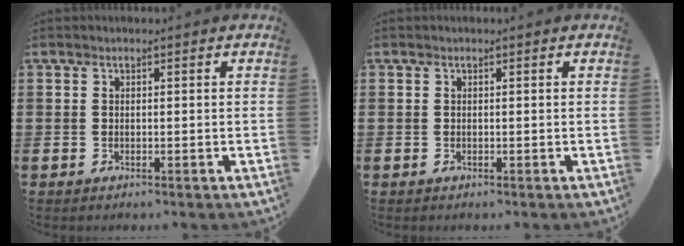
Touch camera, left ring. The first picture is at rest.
{"total": 0.0}